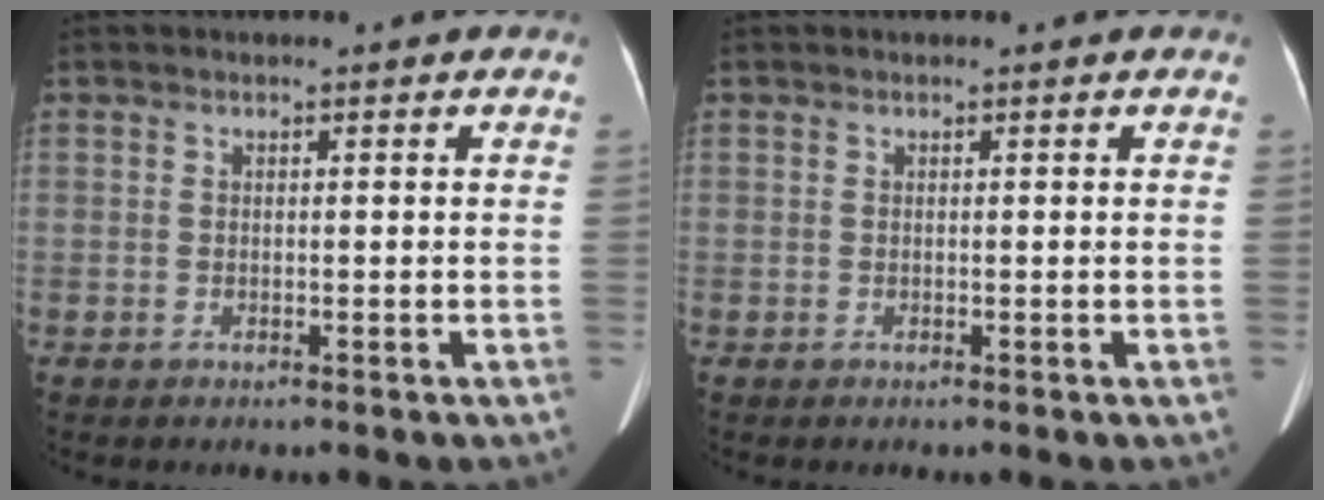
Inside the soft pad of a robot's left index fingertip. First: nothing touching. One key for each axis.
{"total": 0.0}